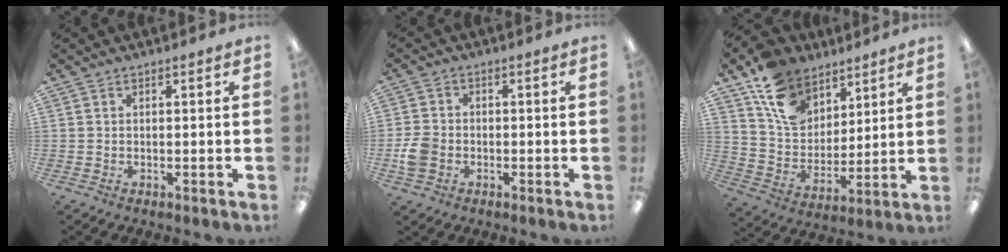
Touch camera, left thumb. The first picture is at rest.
{"total": 5.6, "force": [-1.8, 4.3, 3.1], "torque": [-0.060, 0.010, -0.030]}
{"total": 14.7, "force": [9.3, 10.0, 5.3], "torque": [-0.099, -0.052, 0.180]}